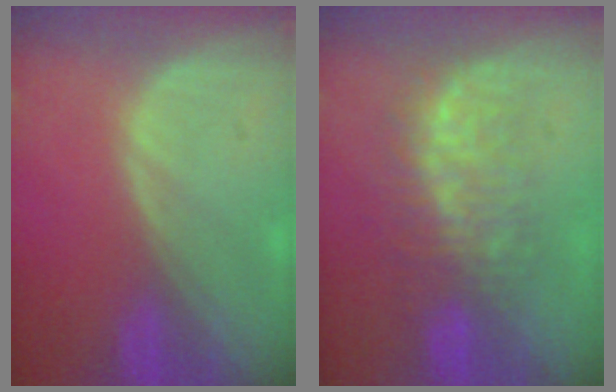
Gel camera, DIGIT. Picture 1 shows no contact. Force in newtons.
{"total": 7.8, "press": 7.6, "slide": 1.3}